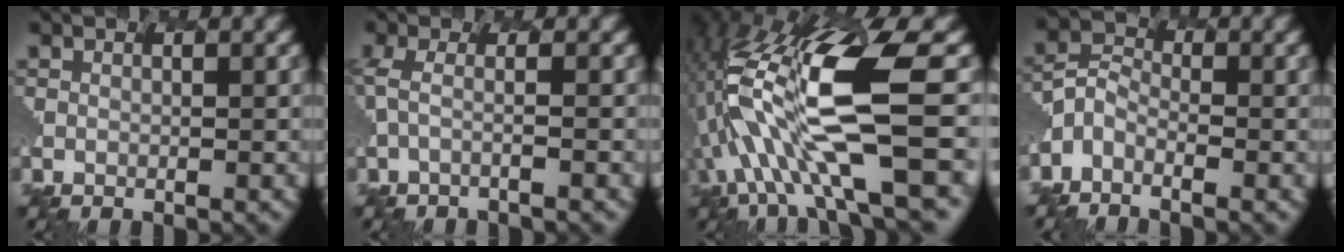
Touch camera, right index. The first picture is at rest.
{"total": 1.0, "force": [-0.2, 0.1, 1.0], "torque": [-0.041, 0.011, -0.022]}
{"total": 11.5, "force": [-0.9, 3.5, 10.9], "torque": [-0.229, 0.018, -0.023]}
{"total": 2.5, "force": [-2.1, 1.3, -0.4], "torque": [-0.015, 0.017, -0.056]}